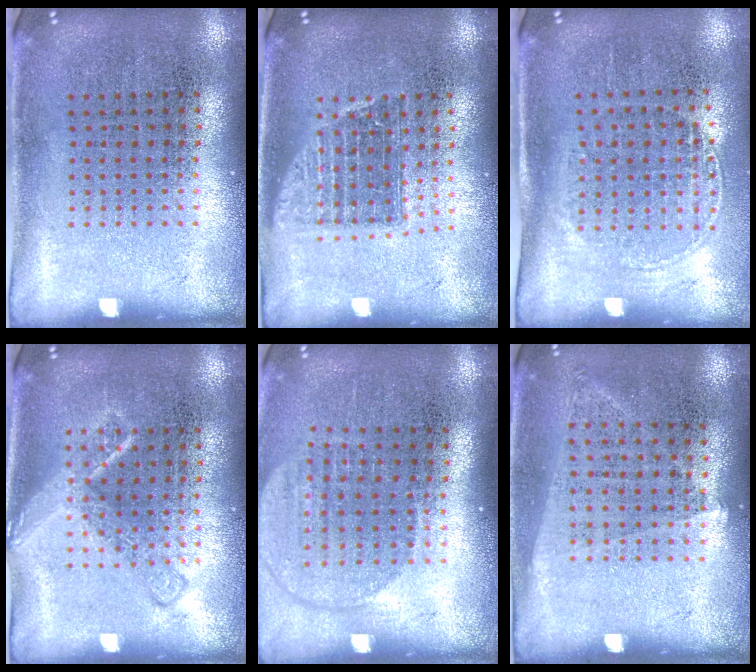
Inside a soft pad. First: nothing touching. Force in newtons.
{"total": 1.4, "press": 1.2, "slide": 0.8}
{"total": 1.5, "press": 1.2, "slide": 0.8}
{"total": 2.3, "press": 2.3, "slide": 0.3}
{"total": 1.8, "press": 1.5, "slide": 0.9}
{"total": 1.0, "press": 0.9, "slide": 0.4}